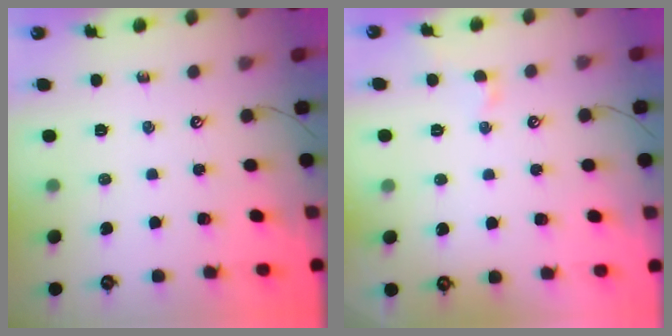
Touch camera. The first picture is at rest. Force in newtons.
{"total": 1.3, "press": 1.3, "slide": 0.4}